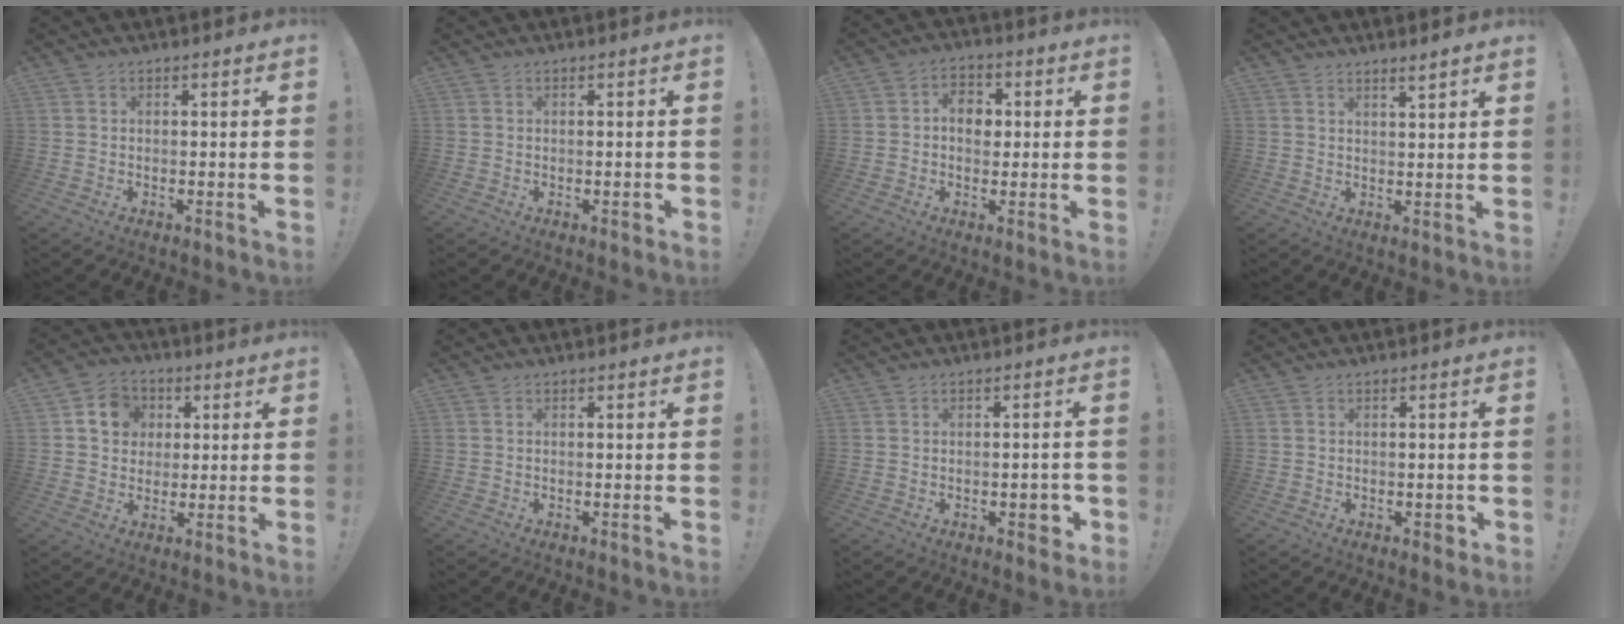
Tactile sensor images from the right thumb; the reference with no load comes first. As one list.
[{"total": 0.9, "force": [-0.5, 0.2, 0.6], "torque": [-0.008, 0.001, -0.008]}, {"total": 7.2, "force": [0.4, 5.7, 4.4], "torque": [-0.066, 0.011, 0.009]}, {"total": 2.2, "force": [1.8, -0.2, 1.1], "torque": [-0.015, -0.013, 0.030]}, {"total": 9.8, "force": [2.8, 8.7, 3.6], "torque": [-0.055, 0.001, 0.059]}, {"total": 0.0}, {"total": 4.2, "force": [-1.5, 2.2, 3.3], "torque": [-0.032, 0.008, -0.024]}, {"total": 2.0, "force": [-0.7, 1.1, 1.5], "torque": [-0.012, 0.003, -0.012]}]